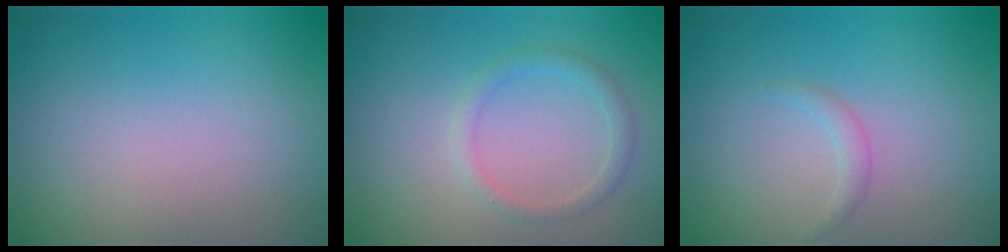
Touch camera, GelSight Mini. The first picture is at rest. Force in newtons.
{"total": 1.4, "press": 1.4, "slide": 0.1}
{"total": 0.9, "press": 0.9, "slide": 0.1}